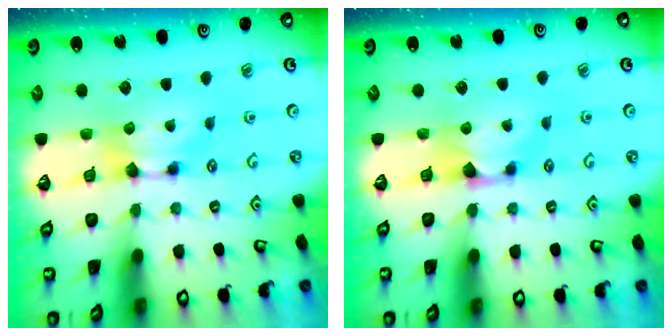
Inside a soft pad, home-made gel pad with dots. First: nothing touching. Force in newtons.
{"total": 0.9, "press": 0.5, "slide": 0.7}